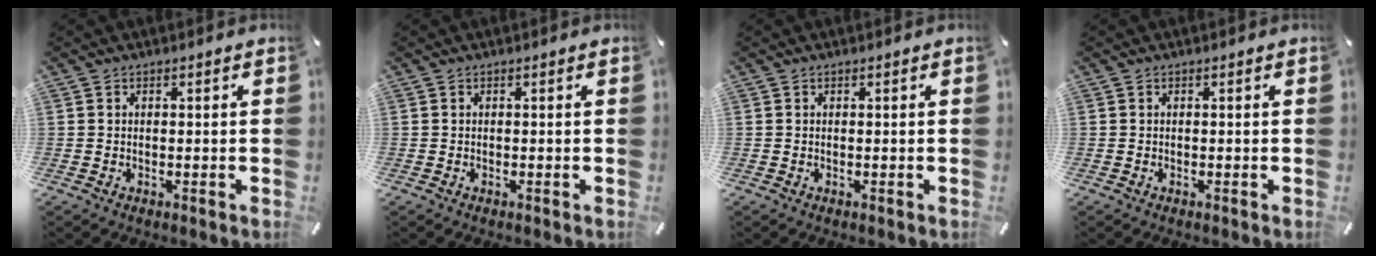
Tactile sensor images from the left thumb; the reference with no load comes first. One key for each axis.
{"total": 0.0}
{"total": 0.0}
{"total": 0.0}